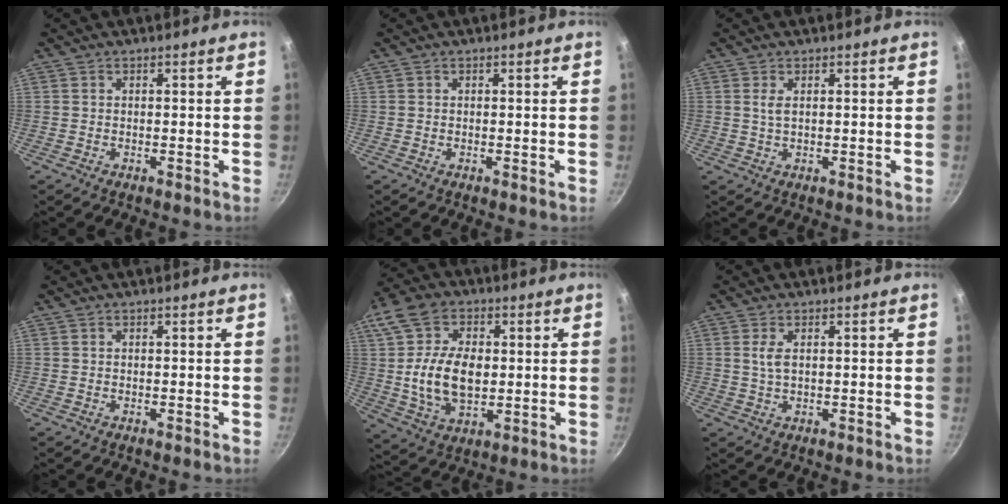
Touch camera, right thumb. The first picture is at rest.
{"total": 0.0}
{"total": 1.8, "force": [0.6, 0.8, 1.5], "torque": [-0.031, -0.003, 0.012]}
{"total": 0.0}
{"total": 16.3, "force": [1.0, 10.8, 12.2], "torque": [-0.221, 0.005, 0.016]}
{"total": 2.7, "force": [0.7, 1.3, 2.2], "torque": [-0.043, -0.002, 0.014]}